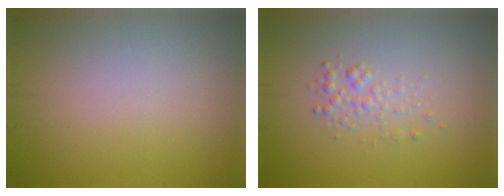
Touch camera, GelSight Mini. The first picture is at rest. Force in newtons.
{"total": 1.4, "press": 1.4, "slide": 0.1}